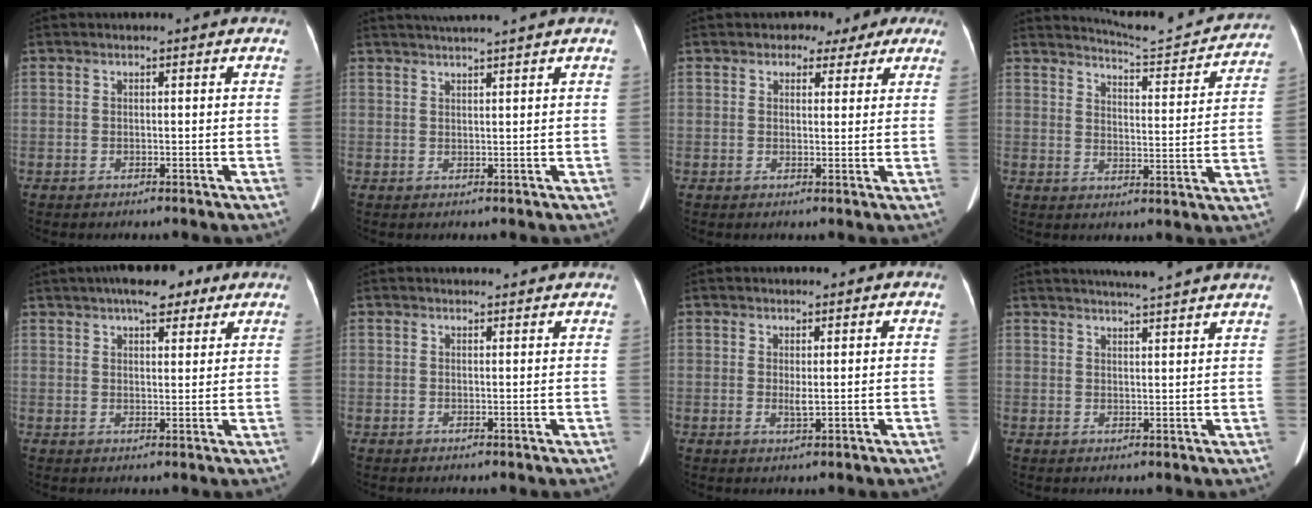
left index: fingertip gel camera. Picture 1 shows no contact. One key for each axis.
{"total": 6.0, "fx": 5.2, "fy": -1.3, "fz": 2.8, "tx": -0.040, "ty": 0.021, "tz": 0.074}
{"total": 5.1, "fx": 3.4, "fy": 3.1, "fz": 2.0, "tx": -0.016, "ty": 0.015, "tz": 0.039}
{"total": 13.8, "fx": 13.5, "fy": 0.4, "fz": 2.7, "tx": -0.041, "ty": -0.036, "tz": 0.166}
{"total": 8.3, "fx": 6.0, "fy": 2.6, "fz": 5.1, "tx": -0.070, "ty": 0.024, "tz": 0.090}
{"total": 4.5, "fx": 4.3, "fy": 0.5, "fz": 1.0, "tx": -0.014, "ty": 0.015, "tz": 0.044}
{"total": 1.4, "fx": 0.4, "fy": 0.2, "fz": 1.3, "tx": -0.029, "ty": -0.002, "tz": 0.010}
{"total": 11.4, "fx": 10.4, "fy": -0.6, "fz": 4.7, "tx": -0.074, "ty": 0.011, "tz": 0.122}